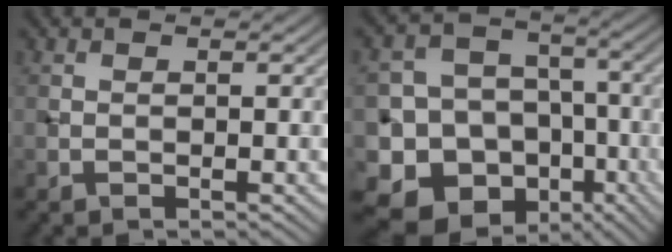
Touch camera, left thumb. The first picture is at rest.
{"total": 17.0, "force": [-8.0, 13.9, 5.6], "torque": [-0.141, -0.041, -0.134]}